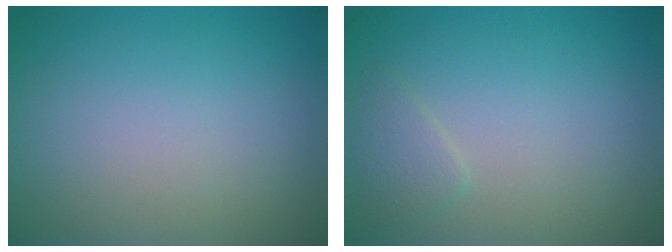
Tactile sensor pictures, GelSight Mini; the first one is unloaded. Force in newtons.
{"total": 1.3, "press": 1.3, "slide": 0.0}